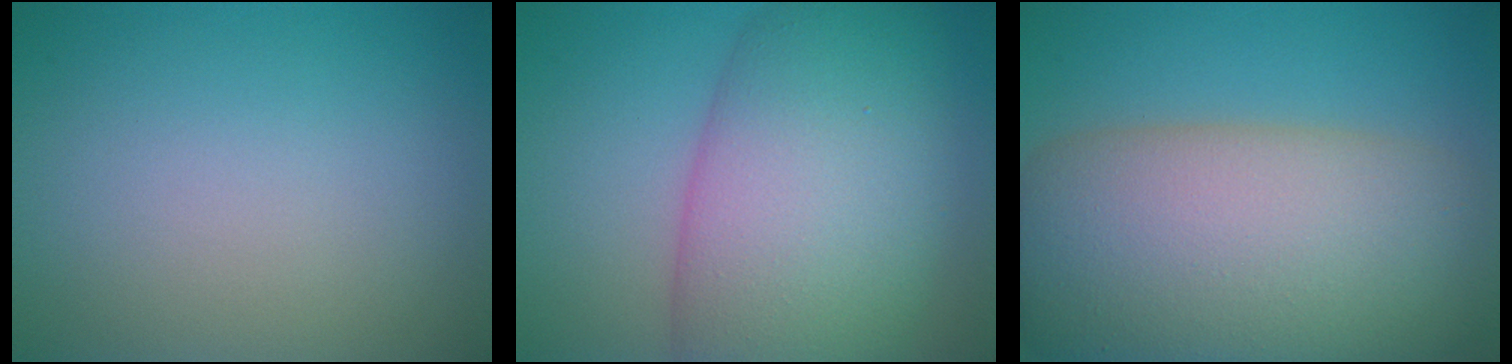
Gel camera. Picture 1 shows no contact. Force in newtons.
{"total": 12.2, "press": 12.2, "slide": 0.3}
{"total": 15.0, "press": 15.0, "slide": 0.6}